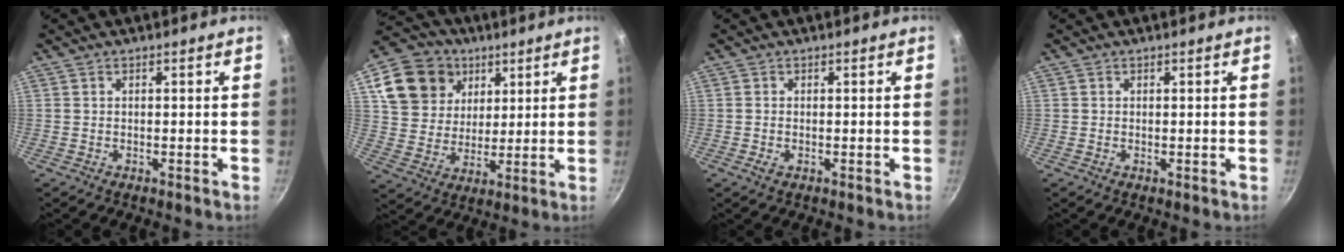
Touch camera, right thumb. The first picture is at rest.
{"total": 15.0, "force": [6.5, 12.1, 6.1], "torque": [-0.091, -0.011, 0.115]}
{"total": 1.1, "force": [-0.3, 0.6, 0.8], "torque": [-0.016, -0.001, -0.005]}
{"total": 0.0}